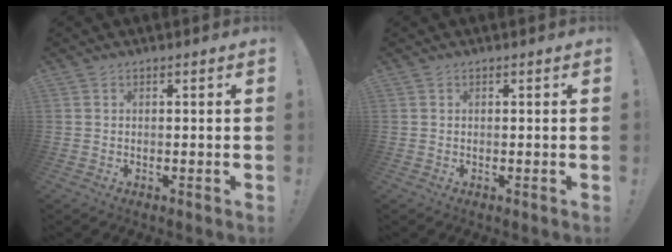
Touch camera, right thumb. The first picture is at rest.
{"total": 0.0}